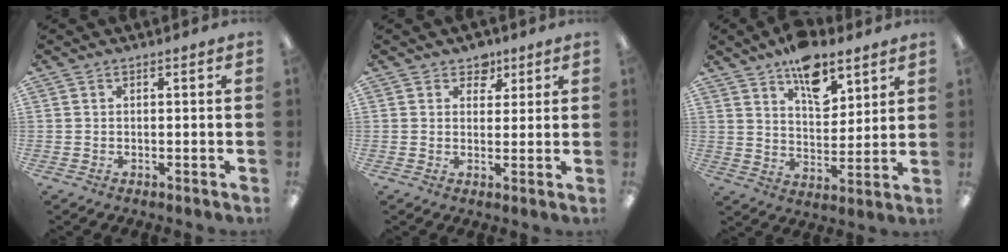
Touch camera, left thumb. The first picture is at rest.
{"total": 4.6, "force": [3.0, 3.3, 1.1], "torque": [-0.002, -0.014, 0.049]}
{"total": 12.0, "force": [8.0, 6.2, 6.4], "torque": [-0.085, -0.043, 0.141]}